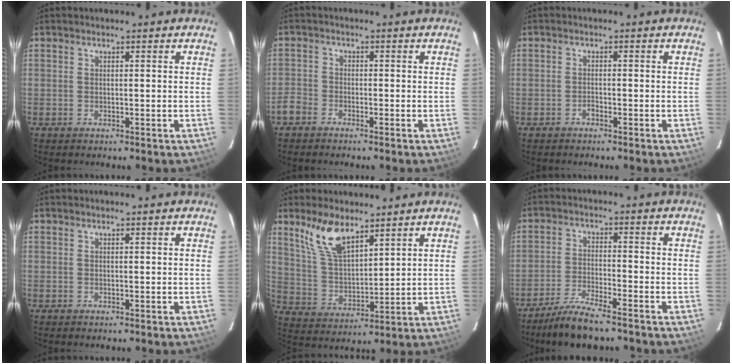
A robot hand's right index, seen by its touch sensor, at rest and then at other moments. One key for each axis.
{"total": 3.7, "fx": -2.6, "fy": 2.5, "fz": 0.9, "tx": -0.030, "ty": 0.007, "tz": -0.059}
{"total": 0.9, "fx": -0.8, "fy": 0.4, "fz": 0.3, "tx": -0.004, "ty": 0.003, "tz": -0.015}
{"total": 0.0}
{"total": 10.2, "fx": 7.0, "fy": 4.1, "fz": 6.2, "tx": -0.121, "ty": 0.009, "tz": 0.148}
{"total": 8.6, "fx": -7.3, "fy": 1.1, "fz": 4.4, "tx": -0.106, "ty": -0.012, "tz": -0.133}